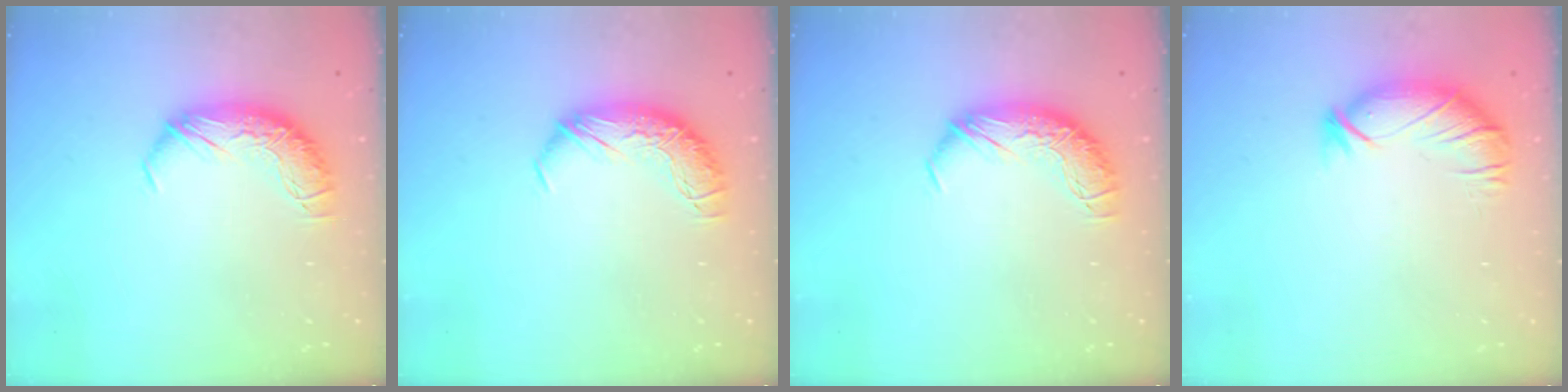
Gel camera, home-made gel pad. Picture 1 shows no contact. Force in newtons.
{"total": 0.0}
{"total": 0.0}
{"total": 2.9, "press": 2.4, "slide": 1.7}